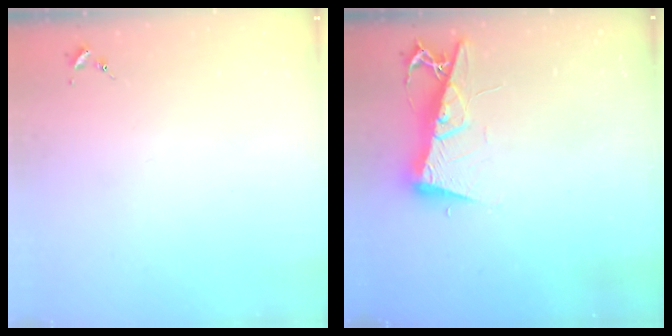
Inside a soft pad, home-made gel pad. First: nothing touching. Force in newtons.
{"total": 11.3, "press": 11.2, "slide": 1.1}